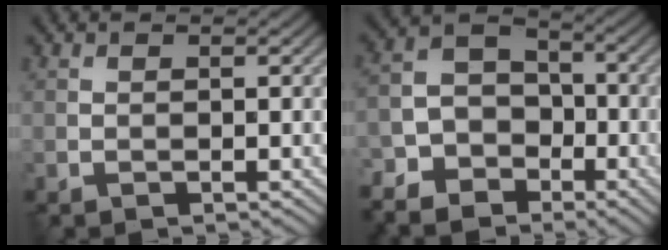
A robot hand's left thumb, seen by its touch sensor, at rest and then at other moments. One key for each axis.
{"total": 9.4, "fx": -6.6, "fy": 6.0, "fz": 3.1, "tx": -0.081, "ty": -0.013, "tz": -0.126}